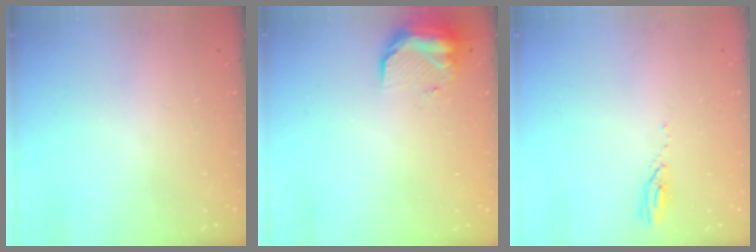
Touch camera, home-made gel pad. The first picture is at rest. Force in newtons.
{"total": 9.9, "press": 9.4, "slide": 3.1}
{"total": 3.0, "press": 3.0, "slide": 0.1}